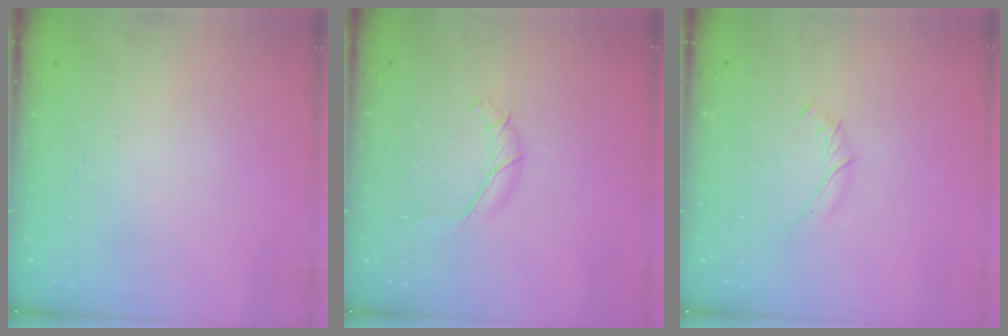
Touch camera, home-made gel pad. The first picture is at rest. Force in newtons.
{"total": 4.2, "press": 4.1, "slide": 1.2}
{"total": 3.8, "press": 3.7, "slide": 0.9}